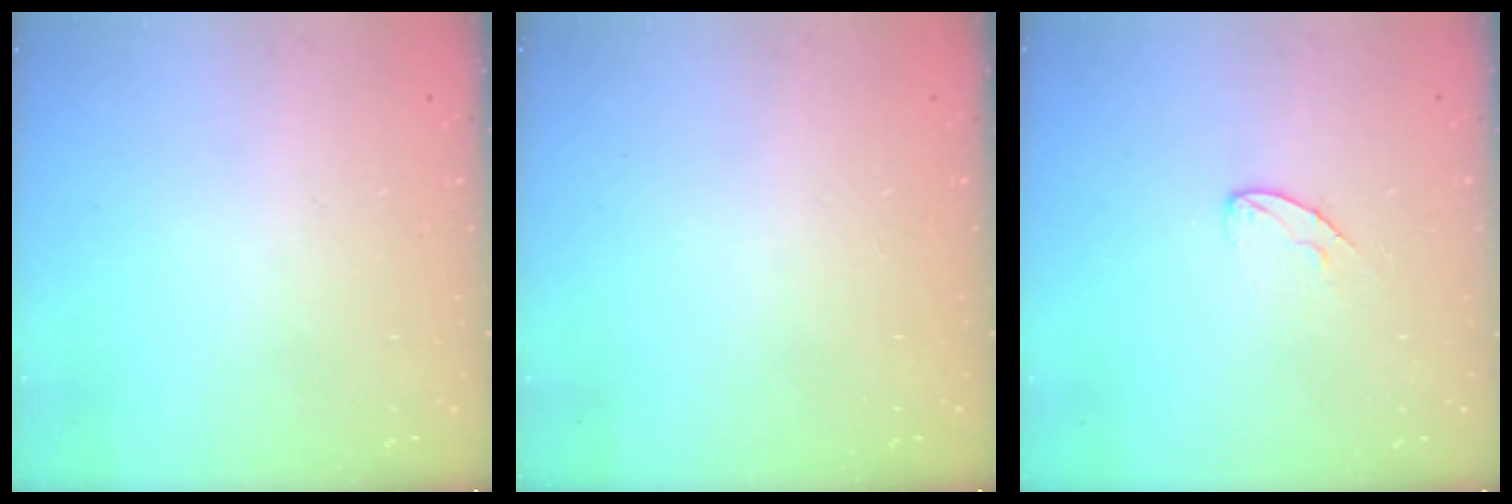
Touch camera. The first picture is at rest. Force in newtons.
{"total": 0.0}
{"total": 7.0, "press": 7.0, "slide": 0.6}